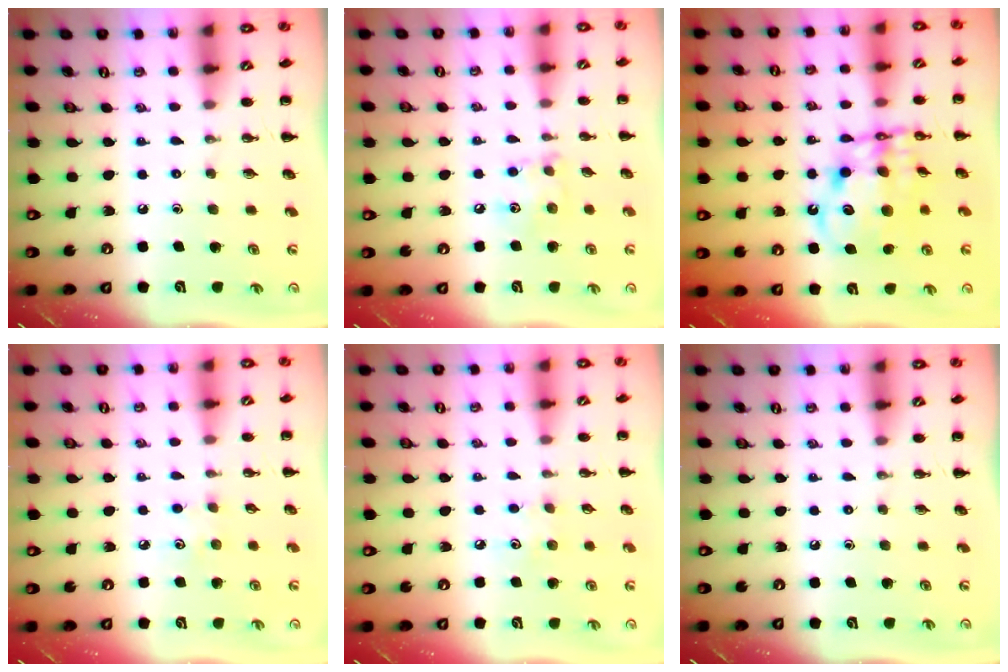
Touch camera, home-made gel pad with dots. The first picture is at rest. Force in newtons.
{"total": 5.9, "press": 5.9, "slide": 0.3}
{"total": 12.6, "press": 12.2, "slide": 3.0}
{"total": 3.9, "press": 3.8, "slide": 0.8}
{"total": 3.7, "press": 3.6, "slide": 0.9}
{"total": 0.0}